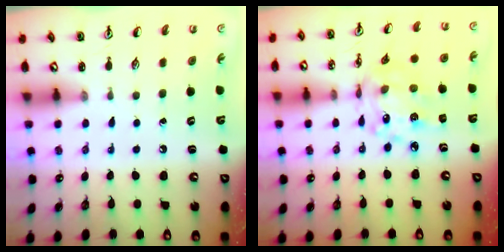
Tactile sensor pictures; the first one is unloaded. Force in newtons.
{"total": 13.3, "press": 13.3, "slide": 0.9}